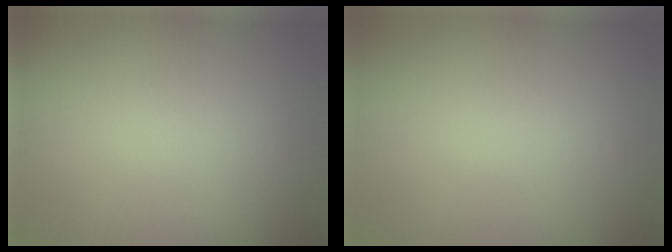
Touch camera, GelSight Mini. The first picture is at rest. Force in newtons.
{"total": 0.0}